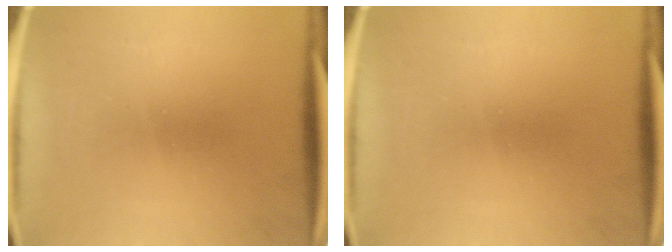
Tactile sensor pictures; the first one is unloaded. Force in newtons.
{"total": 0.0}